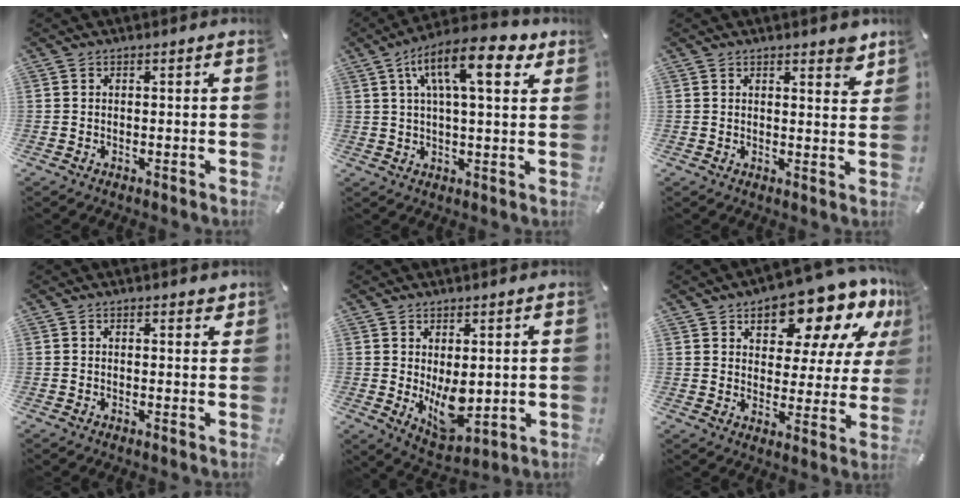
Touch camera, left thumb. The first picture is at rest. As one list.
[{"total": 15.1, "force": [6.5, 5.5, 12.5], "torque": [-0.205, -0.004, 0.104]}, {"total": 4.0, "force": [3.2, 1.5, 1.8], "torque": [-0.018, -0.019, 0.054]}, {"total": 1.4, "force": [1.0, 0.7, 0.8], "torque": [0.000, -0.005, 0.014]}, {"total": 9.2, "force": [0.4, 5.6, 7.3], "torque": [-0.106, -0.020, 0.014]}, {"total": 15.5, "force": [11.9, 6.8, 7.2], "torque": [-0.113, -0.090, 0.202]}]